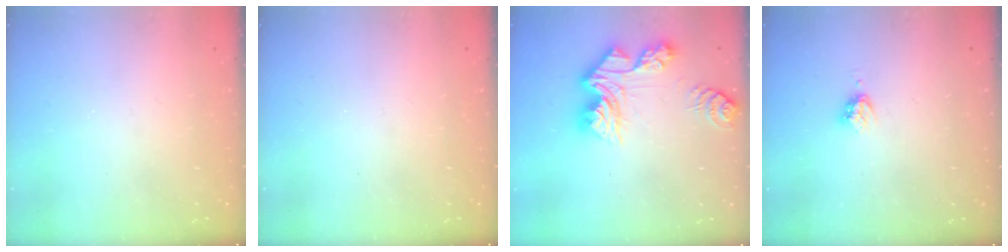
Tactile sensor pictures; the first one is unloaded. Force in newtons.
{"total": 0.0}
{"total": 14.6, "press": 14.5, "slide": 1.3}
{"total": 3.8, "press": 3.8, "slide": 0.6}